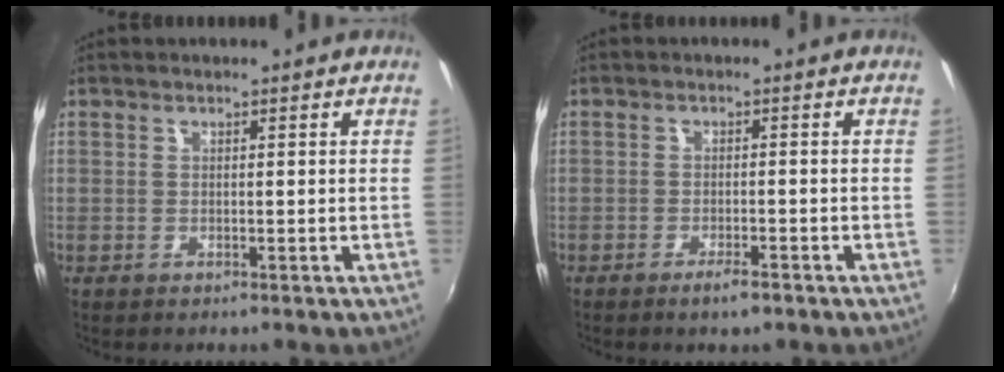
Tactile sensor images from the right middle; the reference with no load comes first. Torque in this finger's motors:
{"motor_torque": [-0.07, -1.36, 0.02, -0.01]}